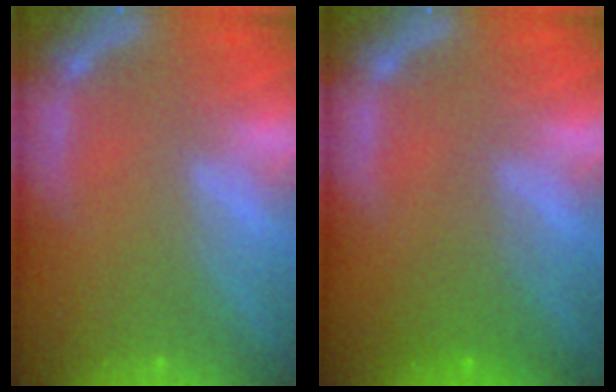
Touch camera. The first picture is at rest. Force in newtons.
{"total": 2.4}